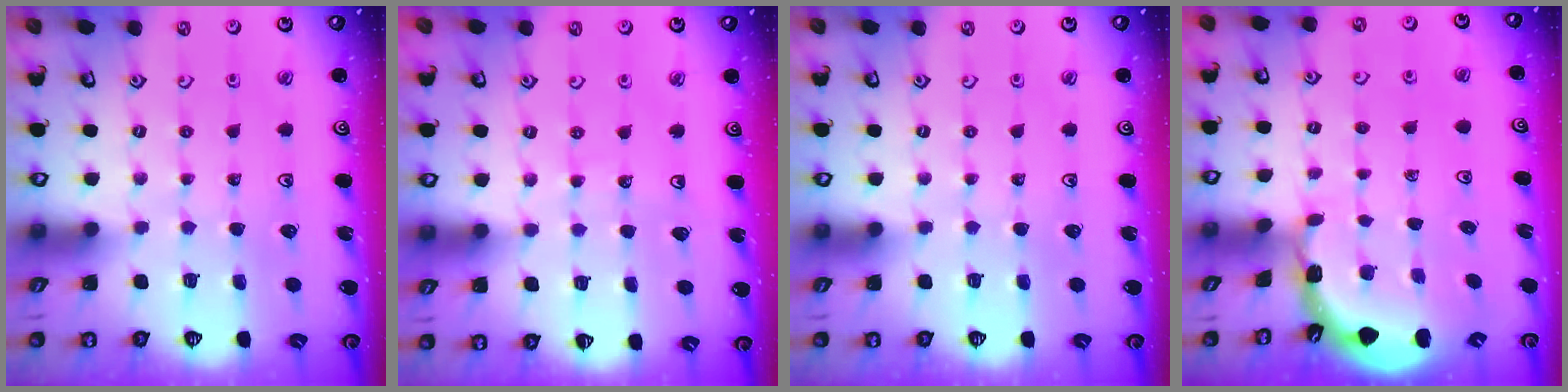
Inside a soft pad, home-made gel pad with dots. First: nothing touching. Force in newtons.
{"total": 3.4, "press": 3.4, "slide": 0.3}
{"total": 0.0}
{"total": 1.5, "press": 1.5, "slide": 0.1}